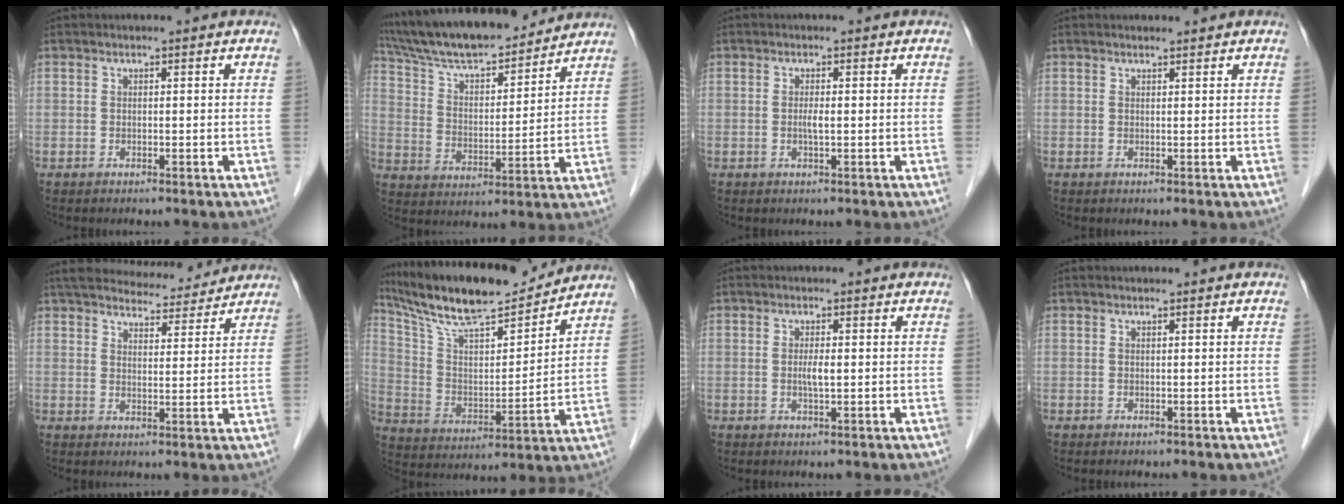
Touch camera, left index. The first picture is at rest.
{"total": 18.2, "force": [16.5, 3.1, 7.1], "torque": [-0.128, 0.021, 0.276]}
{"total": 1.2, "force": [-0.1, 0.1, 1.2], "torque": [-0.025, -0.001, -0.001]}
{"total": 1.2, "force": [1.2, 0.0, 0.1], "torque": [-0.008, 0.004, 0.020]}
{"total": 13.5, "force": [12.6, 2.9, 4.1], "torque": [-0.056, 0.021, 0.176]}
{"total": 18.2, "force": [16.3, 2.3, 7.9], "torque": [-0.151, 0.008, 0.287]}
{"total": 1.8, "force": [0.0, 0.2, 1.8], "torque": [-0.038, -0.002, 0.001]}
{"total": 0.0}